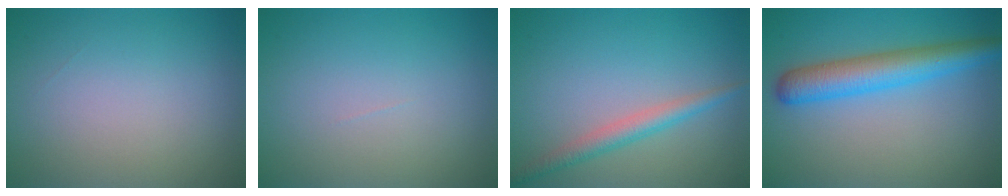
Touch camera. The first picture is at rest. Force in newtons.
{"total": 0.0}
{"total": 2.5, "press": 2.5, "slide": 0.0}
{"total": 5.4, "press": 5.4, "slide": 0.1}